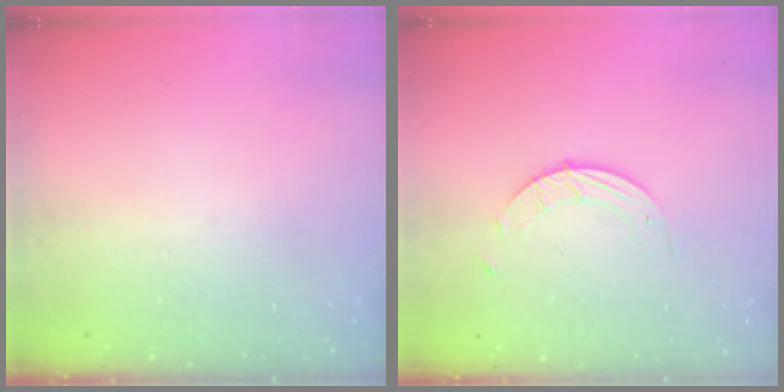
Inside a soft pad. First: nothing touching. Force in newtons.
{"total": 2.7, "press": 2.7, "slide": 0.3}